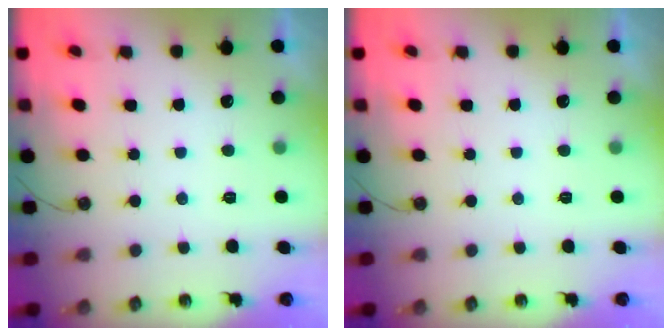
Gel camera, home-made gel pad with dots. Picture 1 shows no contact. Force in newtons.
{"total": 0.0}